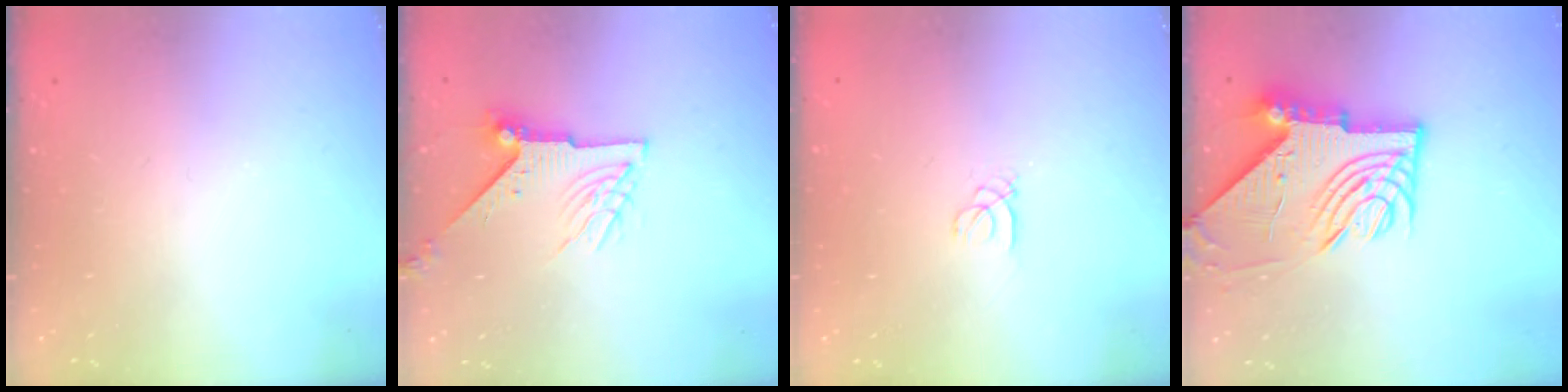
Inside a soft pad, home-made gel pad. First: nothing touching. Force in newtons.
{"total": 8.1, "press": 8.1, "slide": 0.5}
{"total": 1.0, "press": 1.0, "slide": 0.1}
{"total": 11.4, "press": 11.3, "slide": 1.6}